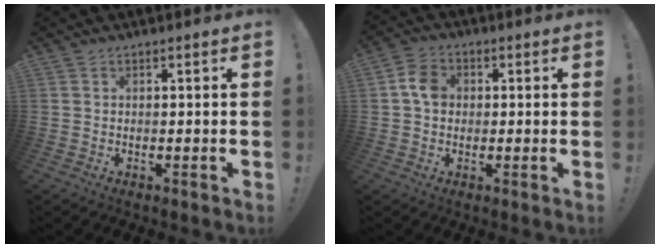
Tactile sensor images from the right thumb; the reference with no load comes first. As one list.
[{"total": 7.0, "force": [0.5, 5.6, 4.1], "torque": [-0.055, 0.014, 0.012]}]